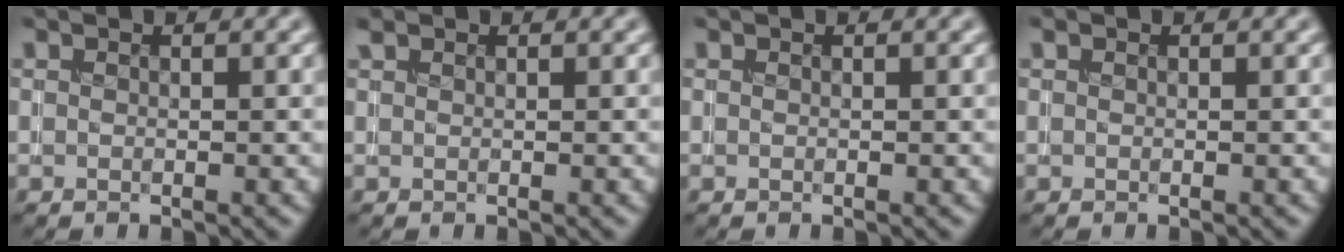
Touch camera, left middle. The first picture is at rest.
{"total": 0.7, "force": [0.6, 0.2, 0.2], "torque": [-0.005, 0.003, 0.013]}
{"total": 0.0}
{"total": 0.0}